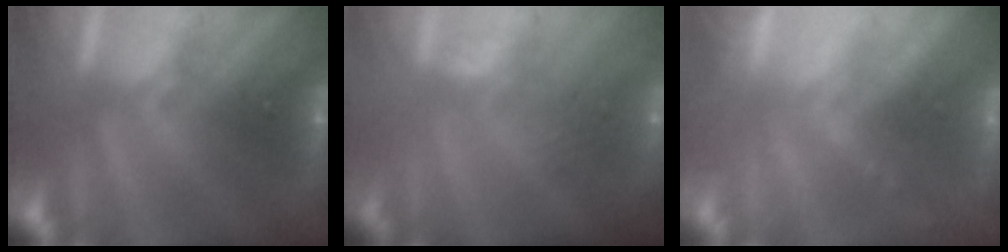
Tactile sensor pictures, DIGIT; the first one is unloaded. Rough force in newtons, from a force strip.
{"total": 2.4}
{"total": 2.4}